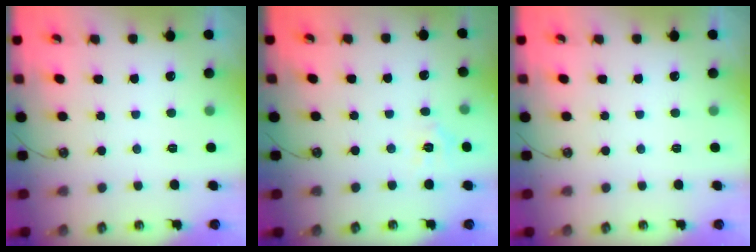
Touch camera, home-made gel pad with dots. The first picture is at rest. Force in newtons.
{"total": 3.4, "press": 3.4, "slide": 0.3}
{"total": 0.0}